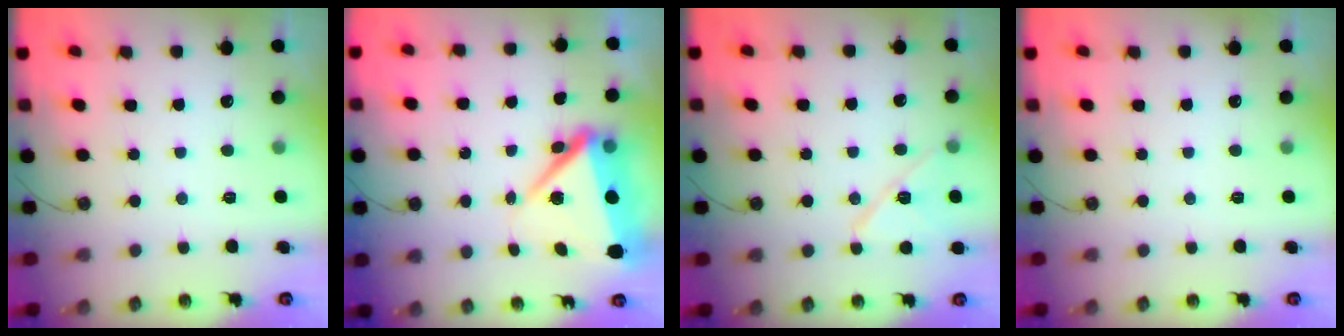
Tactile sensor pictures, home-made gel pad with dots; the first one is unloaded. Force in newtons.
{"total": 10.4, "press": 9.6, "slide": 4.1}
{"total": 11.1, "press": 11.0, "slide": 1.7}
{"total": 0.0}